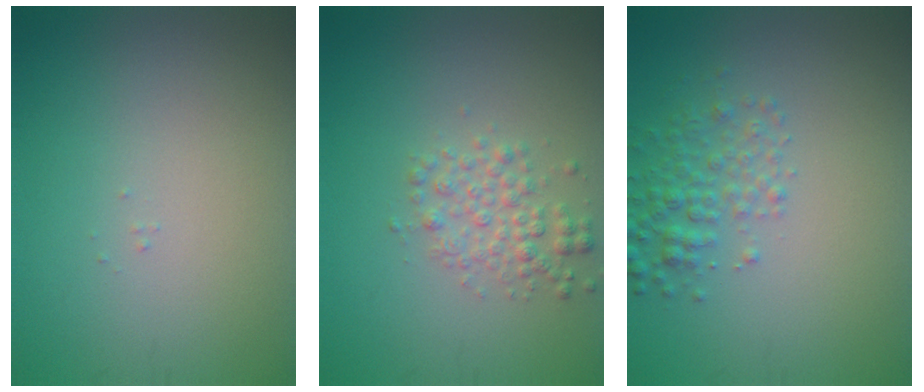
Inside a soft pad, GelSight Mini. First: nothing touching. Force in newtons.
{"total": 2.5, "press": 2.5, "slide": 0.0}
{"total": 2.6, "press": 2.6, "slide": 0.1}